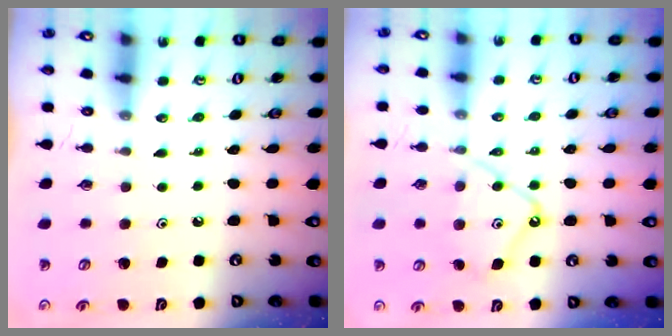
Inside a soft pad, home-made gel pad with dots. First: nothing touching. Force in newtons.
{"total": 12.0, "press": 11.9, "slide": 1.2}